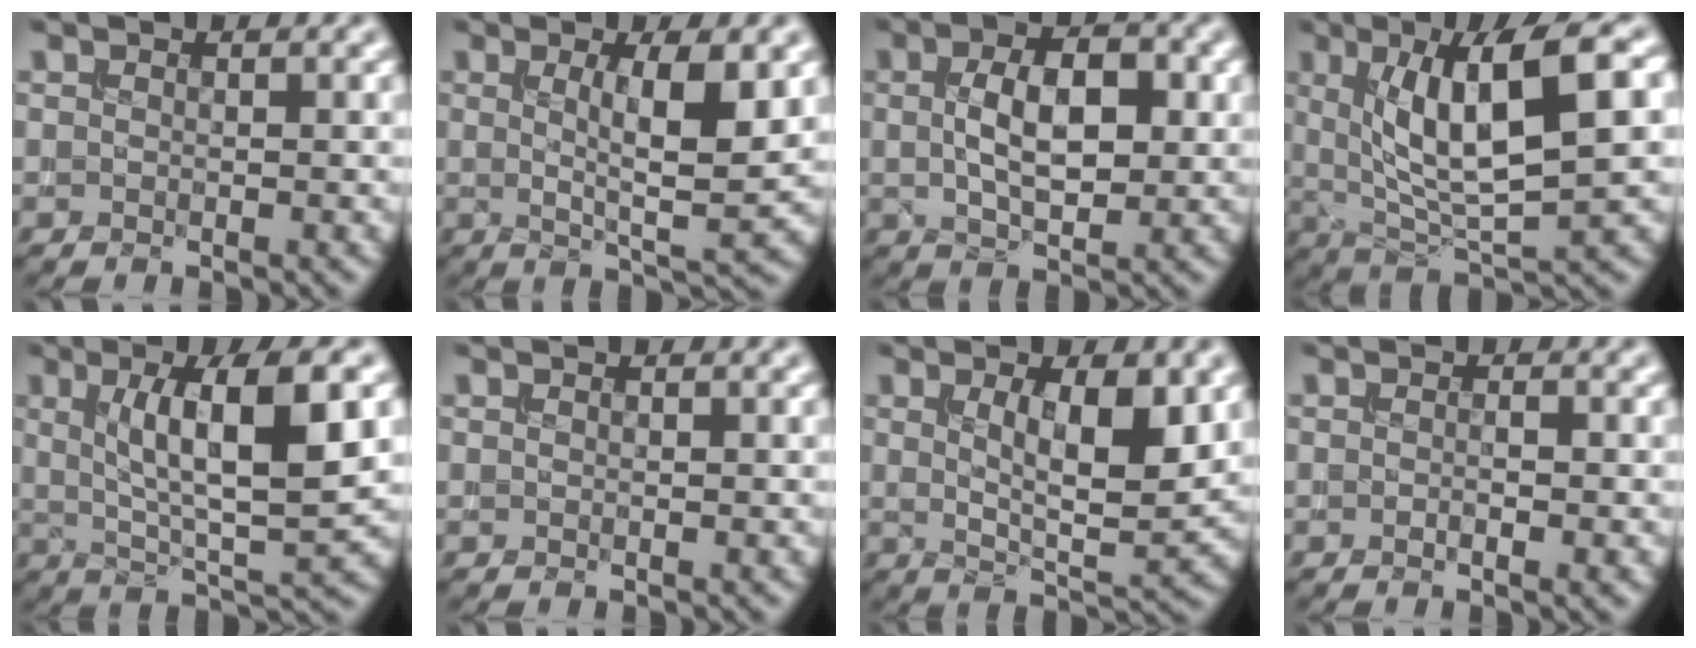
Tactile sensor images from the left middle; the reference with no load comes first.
{"total": 6.2, "force": [1.1, 1.3, 5.9], "torque": [-0.093, -0.010, 0.020]}
{"total": 6.1, "force": [0.6, 2.9, 5.4], "torque": [-0.096, 0.005, 0.011]}
{"total": 10.5, "force": [2.7, 2.7, 9.8], "torque": [-0.154, 0.003, 0.051]}
{"total": 9.3, "force": [2.2, 2.3, 8.7], "torque": [-0.134, -0.002, 0.041]}
{"total": 0.0}
{"total": 6.1, "force": [1.4, 1.8, 5.6], "torque": [-0.094, -0.009, 0.029]}
{"total": 1.3, "force": [-0.4, 0.1, 1.2], "torque": [-0.017, -0.003, -0.006]}